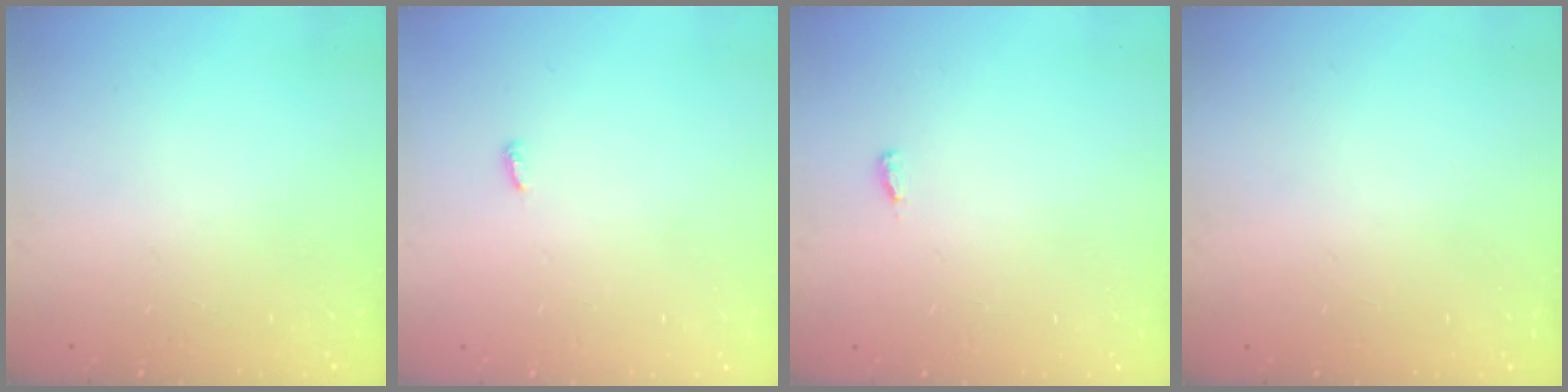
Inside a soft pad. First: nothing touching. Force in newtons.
{"total": 2.9, "press": 2.9, "slide": 0.2}
{"total": 2.6, "press": 2.4, "slide": 1.0}
{"total": 1.1, "press": 0.8, "slide": 0.7}